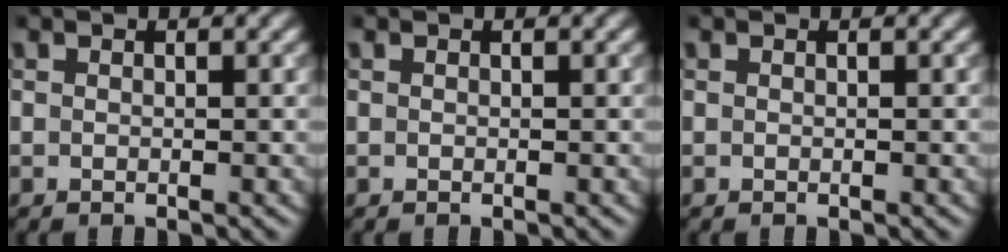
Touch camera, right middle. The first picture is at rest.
{"total": 0.0}
{"total": 0.0}